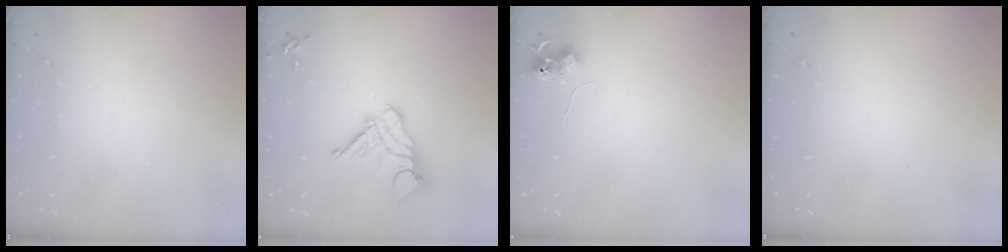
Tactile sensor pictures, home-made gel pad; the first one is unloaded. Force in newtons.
{"total": 12.0, "press": 11.9, "slide": 1.1}
{"total": 7.9, "press": 7.8, "slide": 0.9}
{"total": 0.0}